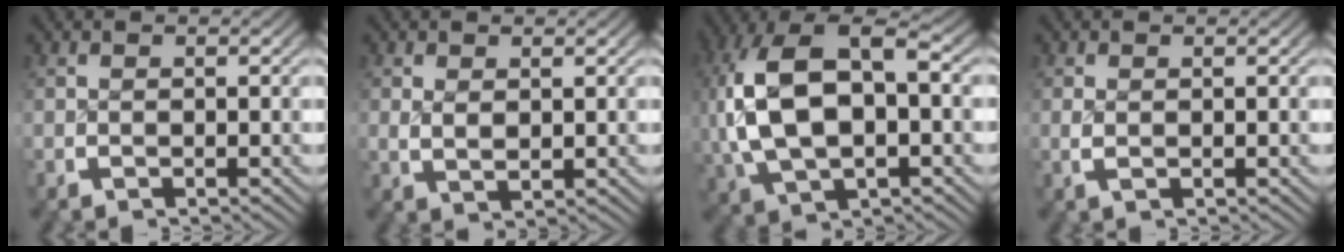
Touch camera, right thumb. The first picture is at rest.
{"total": 1.5, "force": [0.8, 0.8, 1.0], "torque": [-0.023, -0.009, 0.026]}
{"total": 12.3, "force": [0.5, 7.9, 9.4], "torque": [-0.218, -0.023, 0.026]}
{"total": 0.8, "force": [0.1, 0.4, 0.7], "torque": [-0.021, -0.007, 0.007]}